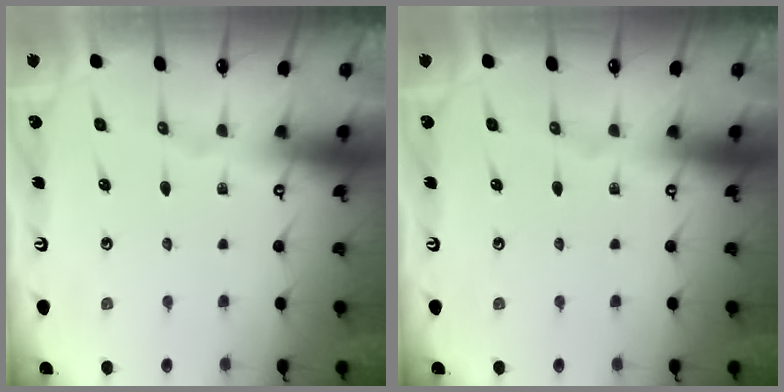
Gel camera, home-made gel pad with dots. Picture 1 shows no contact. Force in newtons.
{"total": 0.0}